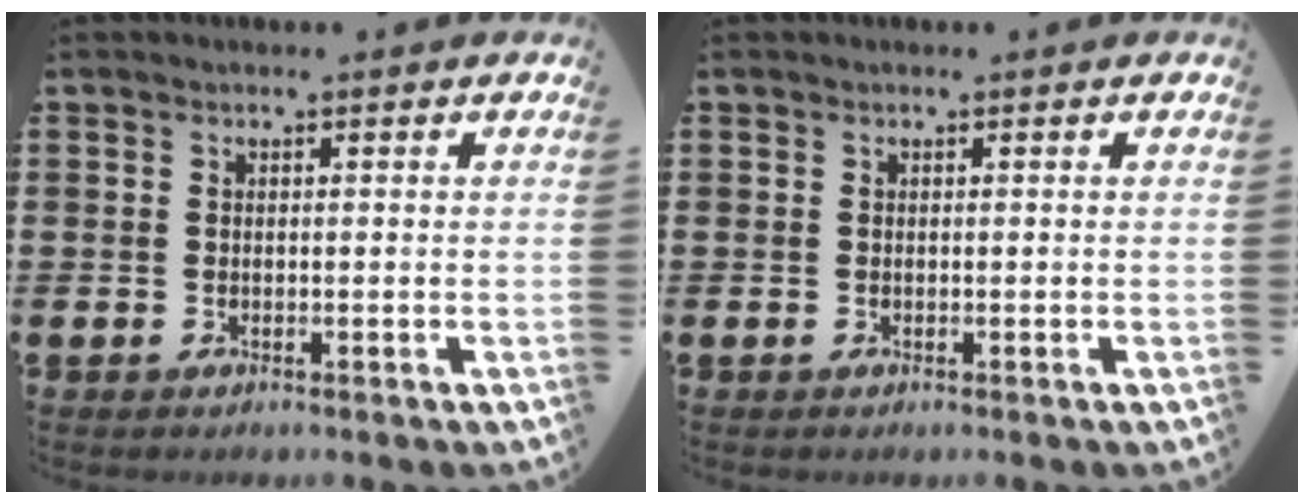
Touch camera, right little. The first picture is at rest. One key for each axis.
{"total": 0.0}